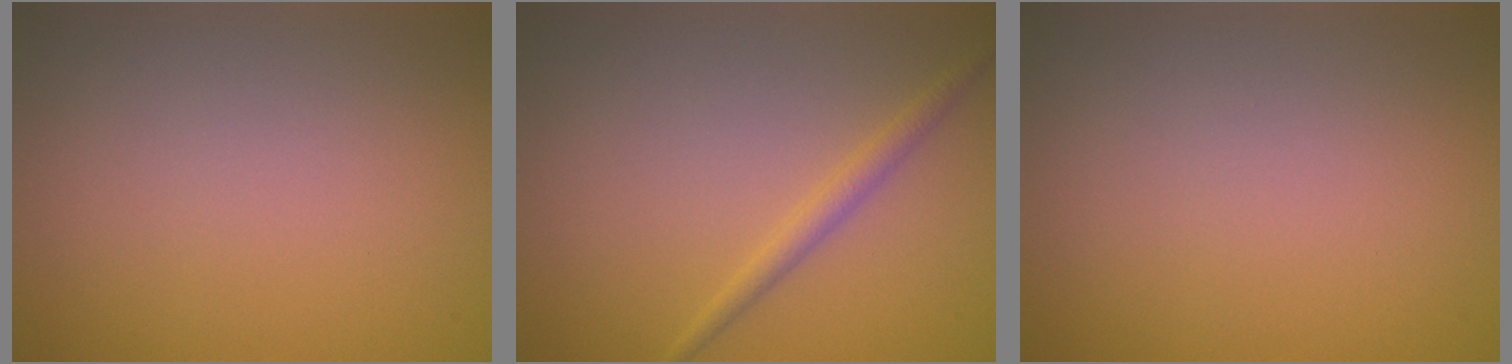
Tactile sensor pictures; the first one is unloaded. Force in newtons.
{"total": 1.6, "press": 1.6, "slide": 0.0}
{"total": 0.0}